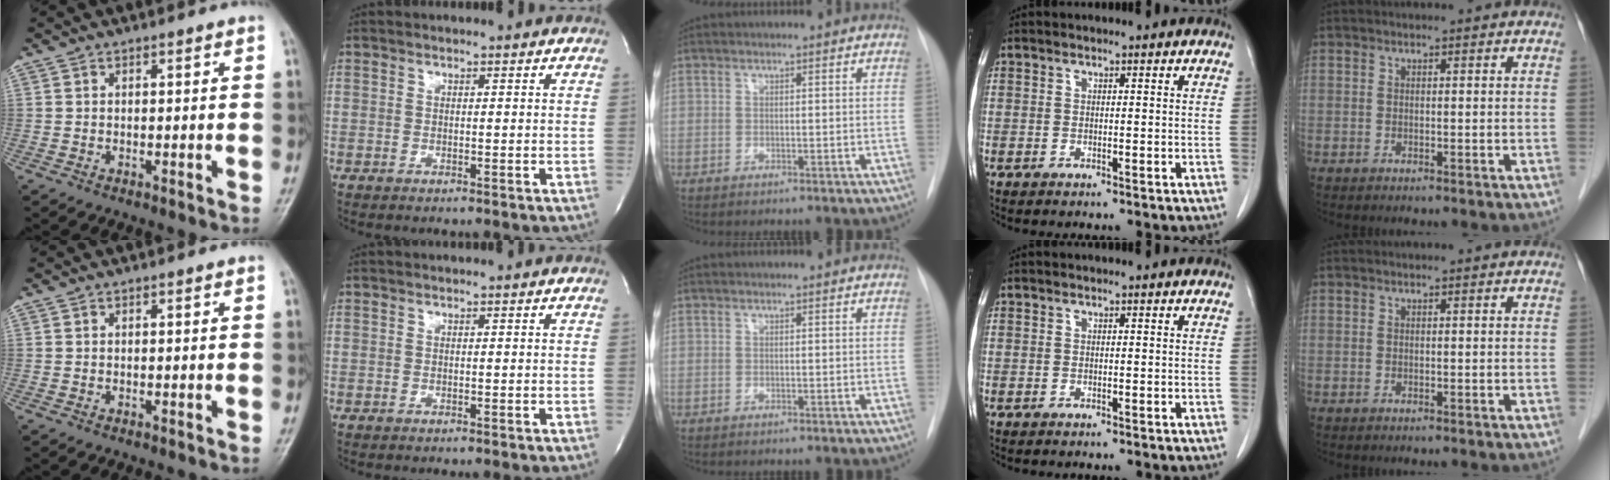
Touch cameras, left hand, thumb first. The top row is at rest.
{}